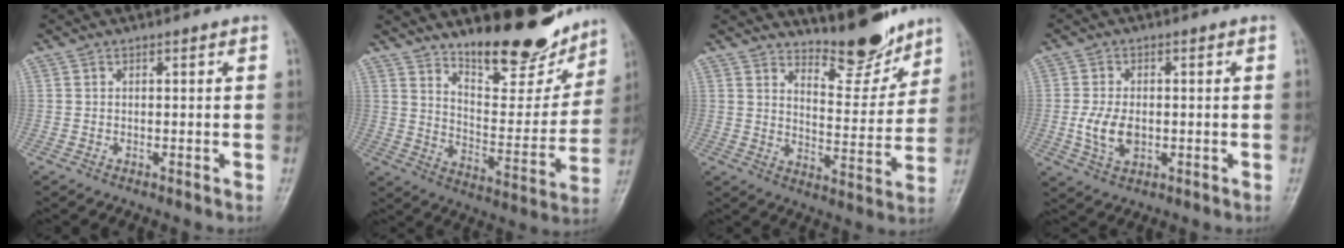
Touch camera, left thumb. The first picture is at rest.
{"total": 17.6, "force": [14.1, 5.7, 8.9], "torque": [-0.081, -0.104, 0.223]}
{"total": 9.9, "force": [9.0, 2.5, 3.3], "torque": [-0.017, -0.074, 0.147]}
{"total": 6.1, "force": [-0.7, 3.8, 4.8], "torque": [-0.094, -0.003, -0.011]}